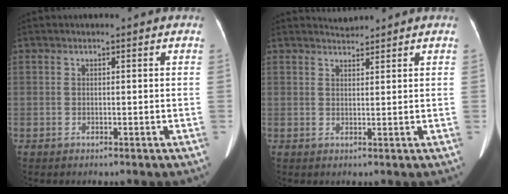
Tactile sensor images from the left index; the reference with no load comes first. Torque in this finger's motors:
{"motor_torque": [0.11, -0.23, -0.01, -0.01]}